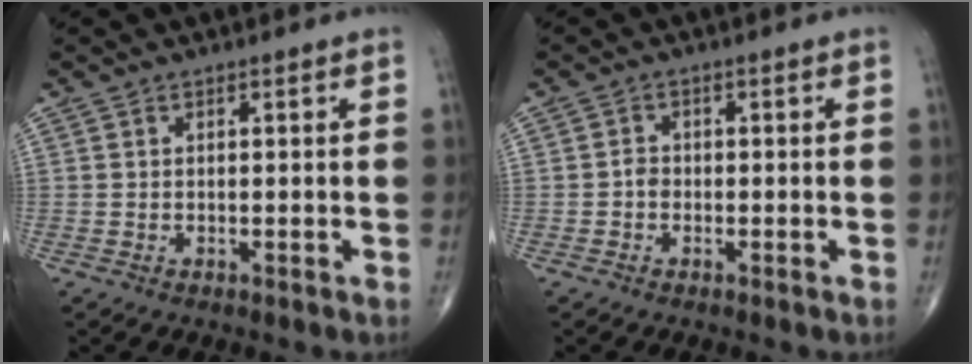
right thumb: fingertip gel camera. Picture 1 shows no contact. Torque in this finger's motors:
{"motor_torque": [0.46, 0.59, 0.03, -0.23, -0.01]}